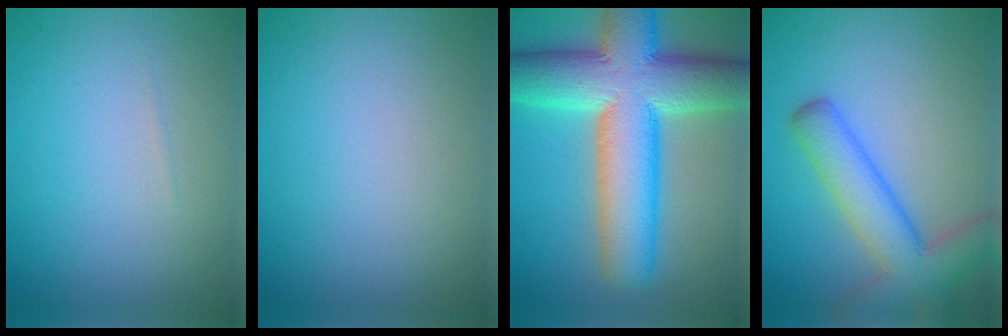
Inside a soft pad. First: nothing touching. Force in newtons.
{"total": 0.0}
{"total": 13.8, "press": 13.7, "slide": 0.7}
{"total": 6.9, "press": 6.9, "slide": 0.4}